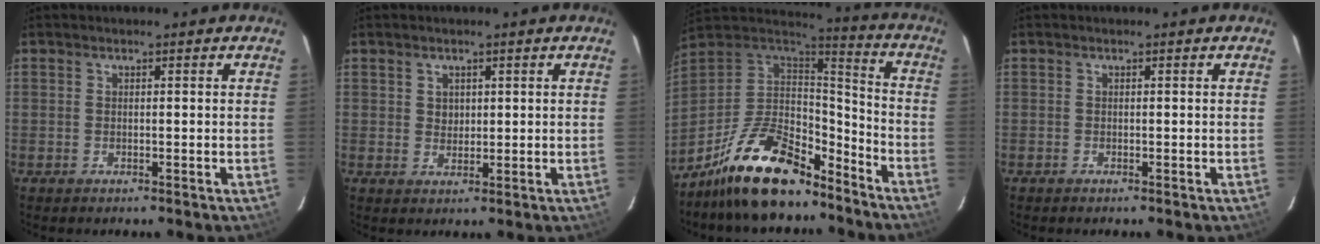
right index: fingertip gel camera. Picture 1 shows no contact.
{"total": 2.2, "force": [0.9, 1.9, 0.7], "torque": [-0.005, 0.004, 0.017]}
{"total": 20.8, "force": [-15.0, 8.2, 11.8], "torque": [-0.237, 0.008, -0.253]}
{"total": 0.0}